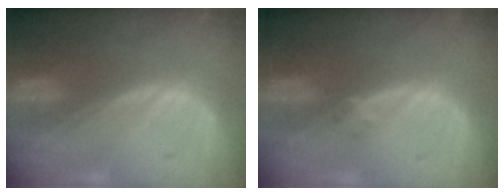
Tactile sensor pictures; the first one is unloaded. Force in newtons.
{"total": 0.9, "press": 0.9, "slide": 0.2}